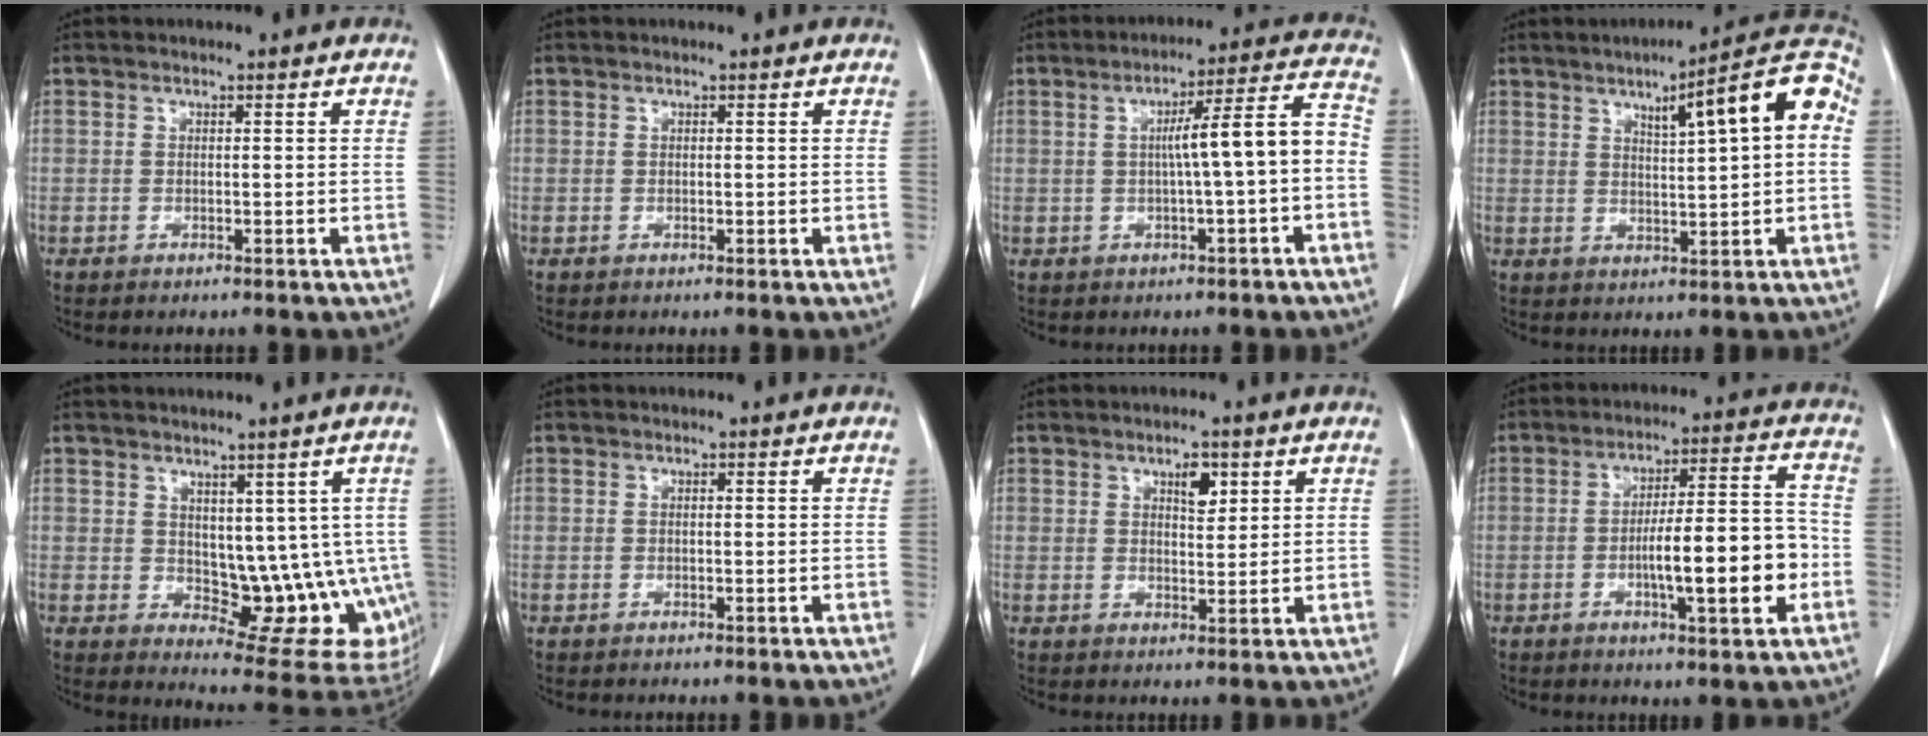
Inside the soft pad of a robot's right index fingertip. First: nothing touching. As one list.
[{"total": 0.0}, {"total": 8.8, "force": [-0.8, 0.0, 8.8], "torque": [-0.124, 0.028, -0.012]}, {"total": 12.1, "force": [3.5, 1.5, 11.5], "torque": [-0.158, 0.028, 0.045]}, {"total": 12.5, "force": [0.1, 7.0, 10.3], "torque": [-0.104, -0.003, 0.022]}, {"total": 0.0}, {"total": 3.3, "force": [1.9, 1.4, 2.4], "torque": [-0.037, -0.003, 0.033]}, {"total": 12.2, "force": [-3.2, 1.7, 11.7], "torque": [-0.185, 0.015, -0.044]}]